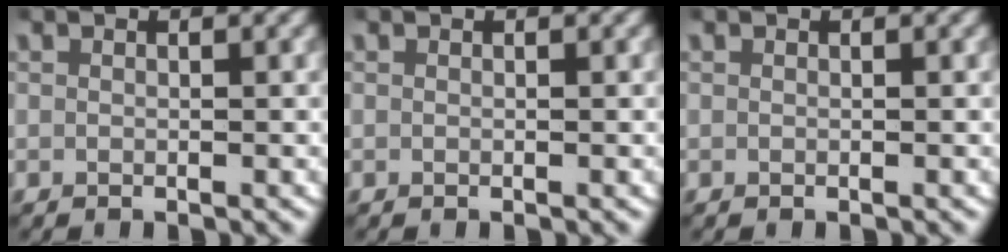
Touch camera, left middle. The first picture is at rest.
{"total": 0.0}
{"total": 0.0}